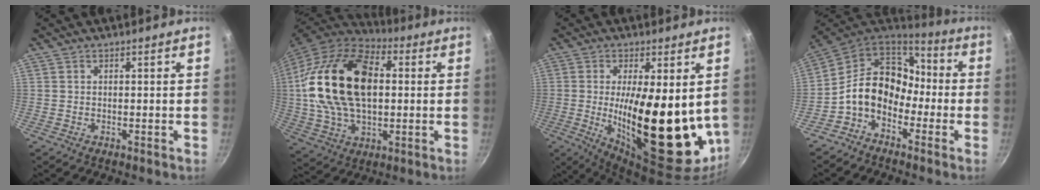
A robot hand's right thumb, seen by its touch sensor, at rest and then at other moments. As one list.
[{"total": 24.5, "force": [3.1, 15.1, 19.1], "torque": [-0.344, 0.019, 0.046]}, {"total": 22.2, "force": [0.4, 8.3, 20.6], "torque": [-0.294, -0.034, 0.017]}, {"total": 14.0, "force": [-3.2, 10.9, 8.3], "torque": [-0.117, 0.058, -0.084]}]